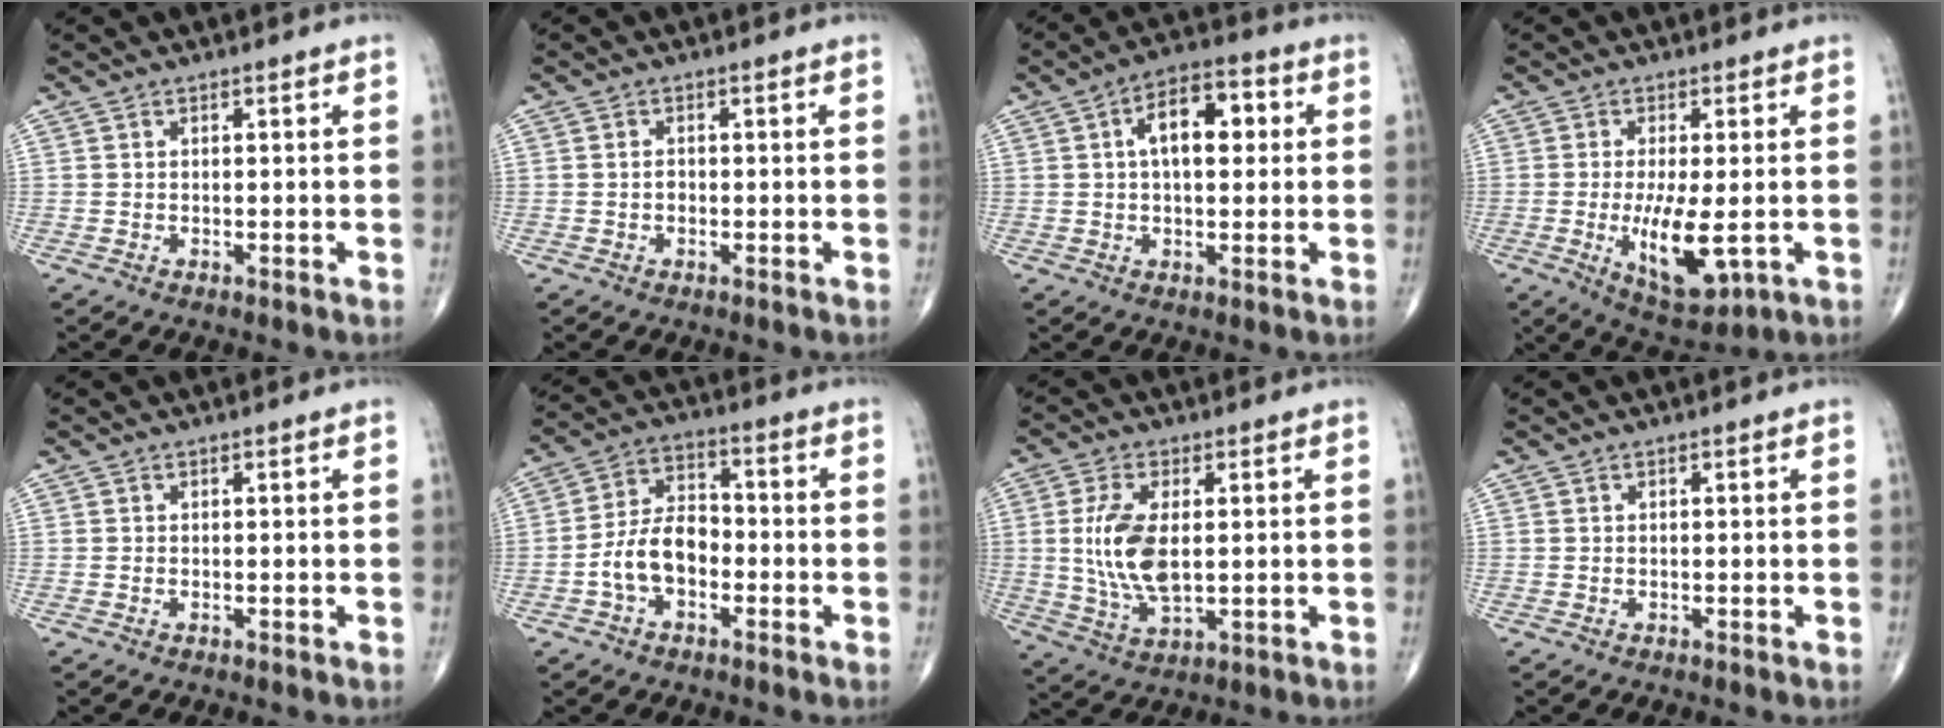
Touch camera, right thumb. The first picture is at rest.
{"total": 1.1, "force": [-0.3, 0.8, 0.7], "torque": [-0.008, 0.002, -0.005]}
{"total": 10.1, "force": [1.9, 5.3, 8.4], "torque": [-0.116, 0.020, 0.022]}
{"total": 10.2, "force": [-1.7, 3.6, 9.4], "torque": [-0.159, -0.024, -0.018]}
{"total": 0.0}
{"total": 9.2, "force": [-2.8, 5.7, 6.7], "torque": [-0.115, 0.035, -0.062]}
{"total": 11.0, "force": [0.8, 5.2, 9.6], "torque": [-0.198, -0.013, 0.022]}
{"total": 0.0}